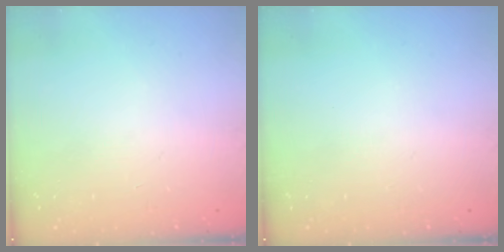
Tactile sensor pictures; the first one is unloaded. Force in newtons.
{"total": 0.0}